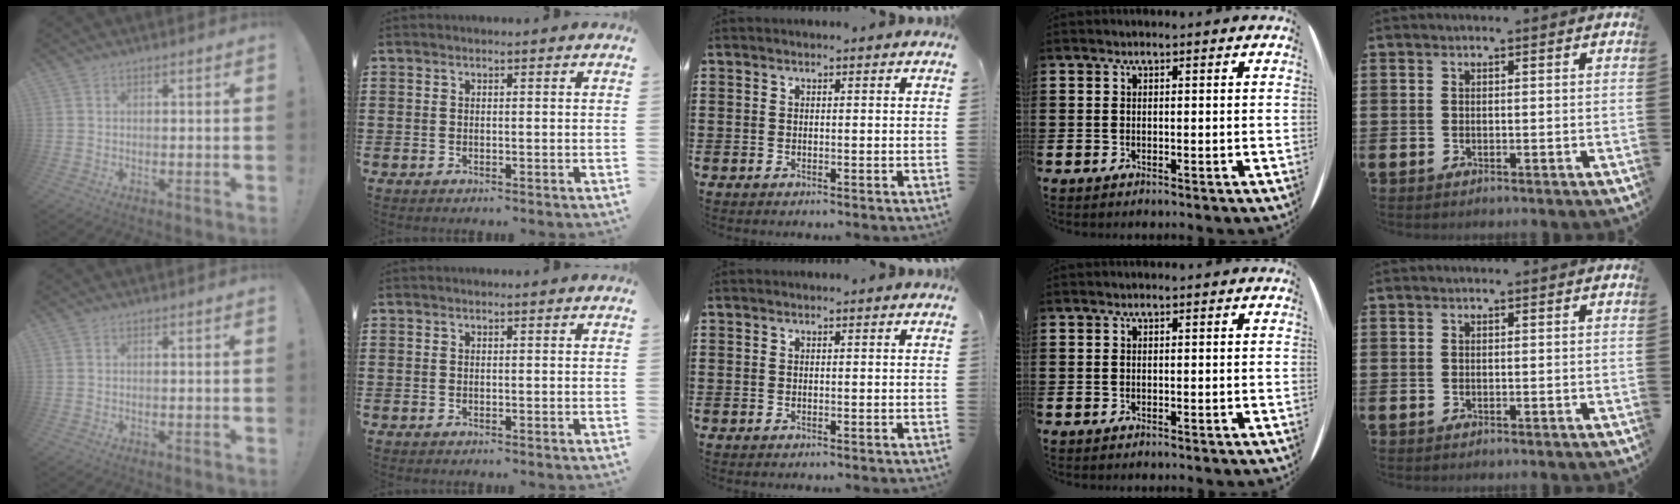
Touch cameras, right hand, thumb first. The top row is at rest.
{}